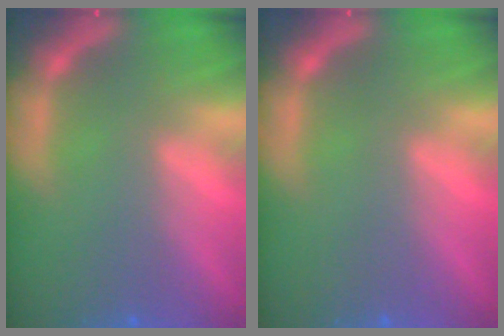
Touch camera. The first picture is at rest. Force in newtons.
{"total": 0.0}